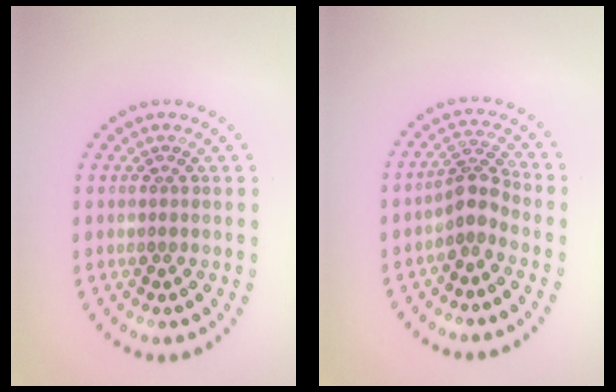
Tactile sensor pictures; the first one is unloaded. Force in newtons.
{"total": 2.5, "press": 1.9, "slide": 1.7}